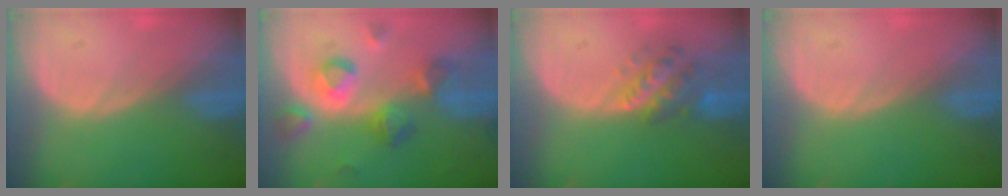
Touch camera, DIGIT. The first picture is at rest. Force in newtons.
{"total": 8.0, "press": 7.7, "slide": 2.1}
{"total": 5.8, "press": 5.6, "slide": 1.4}
{"total": 0.0}